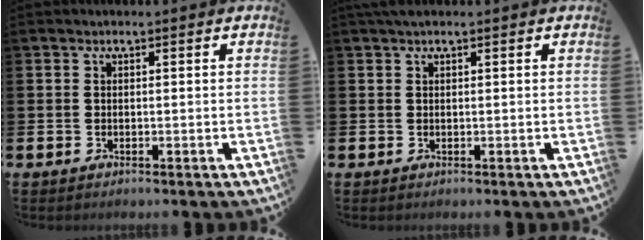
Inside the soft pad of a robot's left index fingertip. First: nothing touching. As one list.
[{"total": 1.0, "force": [0.8, 0.2, 0.6], "torque": [-0.013, 0.003, 0.013]}]